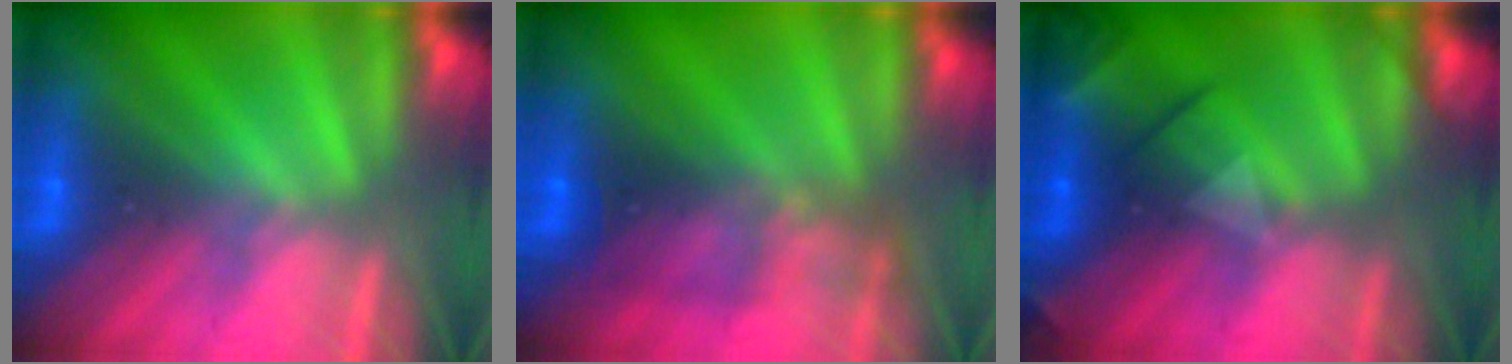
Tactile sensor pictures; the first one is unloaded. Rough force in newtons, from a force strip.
{"total": 8.6}
{"total": 2.4}